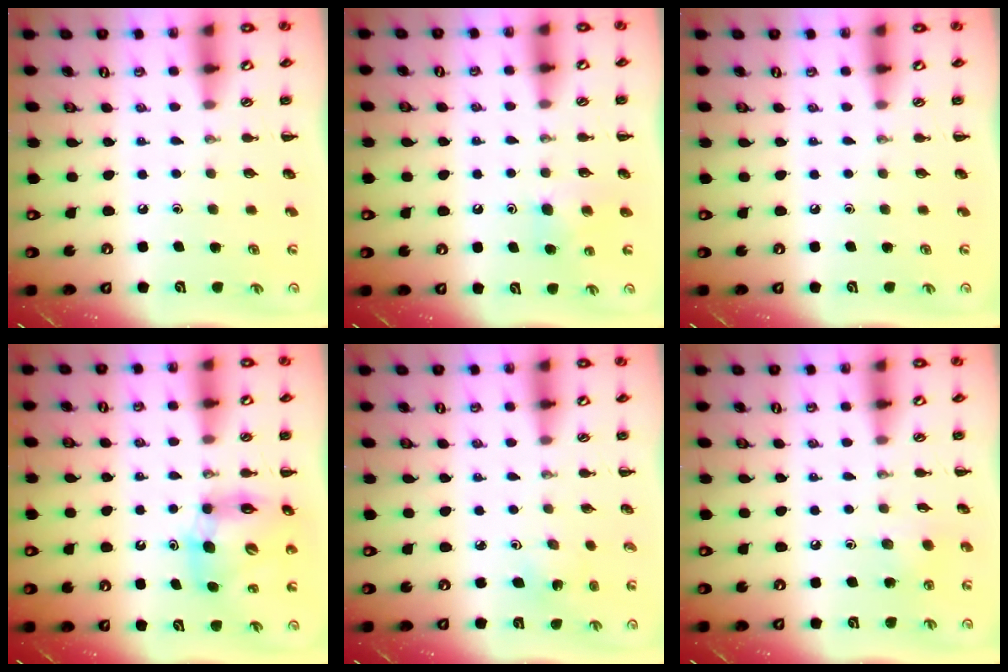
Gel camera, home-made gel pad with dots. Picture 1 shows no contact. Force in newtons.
{"total": 4.7, "press": 4.5, "slide": 1.5}
{"total": 0.0}
{"total": 9.3, "press": 9.0, "slide": 2.2}
{"total": 3.4, "press": 3.3, "slide": 0.9}
{"total": 2.6, "press": 2.5, "slide": 0.9}